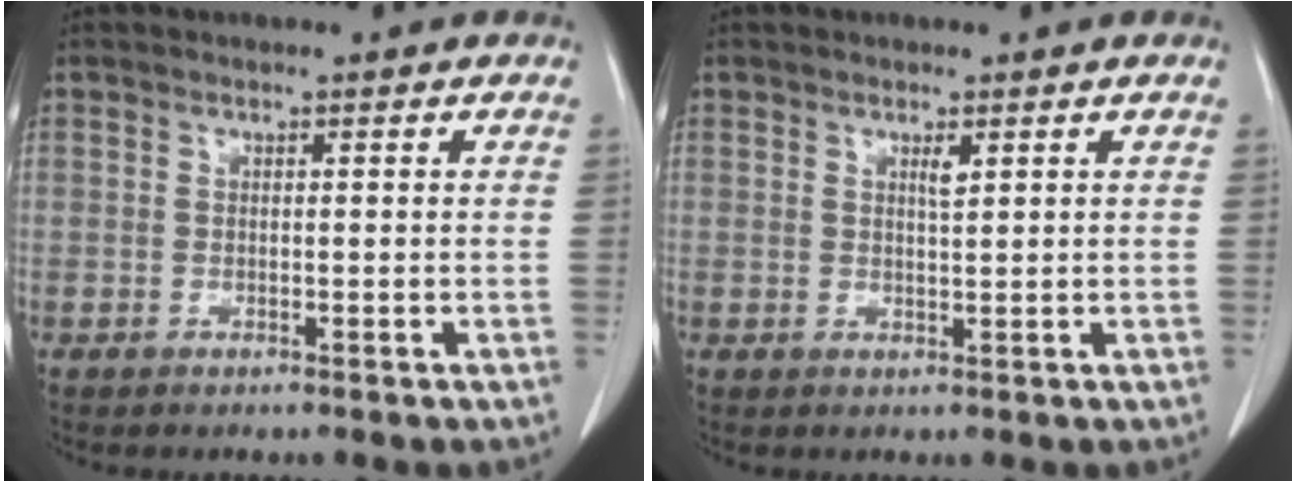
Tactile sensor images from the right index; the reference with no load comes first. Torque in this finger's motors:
{"motor_torque": [0.00, 0.00, 0.02, 0.01]}